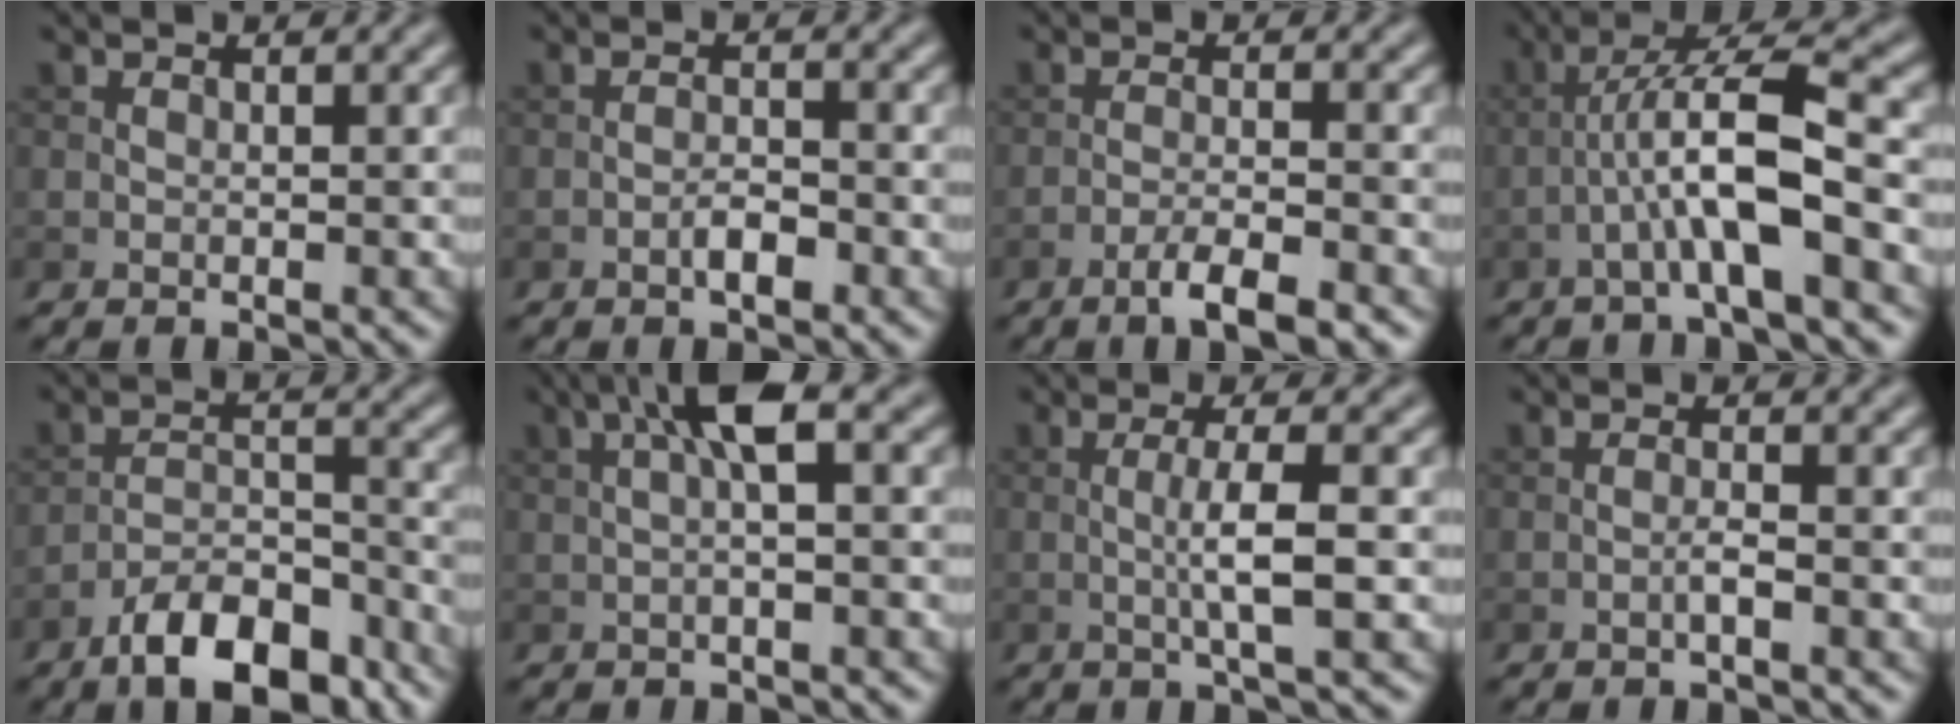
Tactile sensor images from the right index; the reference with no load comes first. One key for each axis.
{"total": 2.0, "fx": -1.0, "fy": 0.6, "fz": 1.6, "tx": -0.029, "ty": 0.003, "tz": -0.020}
{"total": 3.7, "fx": -2.4, "fy": 0.6, "fz": 2.8, "tx": -0.048, "ty": 0.003, "tz": -0.048}
{"total": 6.5, "fx": -2.0, "fy": 0.8, "fz": 6.1, "tx": -0.112, "ty": 0.026, "tz": -0.039}
{"total": 8.2, "fx": -5.8, "fy": 2.9, "fz": 5.0, "tx": -0.076, "ty": 0.002, "tz": -0.104}
{"total": 4.5, "fx": 1.2, "fy": 0.8, "fz": 4.2, "tx": -0.076, "ty": 0.015, "tz": 0.017}
{"total": 4.0, "fx": -0.2, "fy": 0.5, "fz": 4.0, "tx": -0.070, "ty": 0.002, "tz": -0.008}
{"total": 1.2, "fx": -0.5, "fy": 0.0, "fz": 1.1, "tx": -0.020, "ty": 0.004, "tz": -0.011}